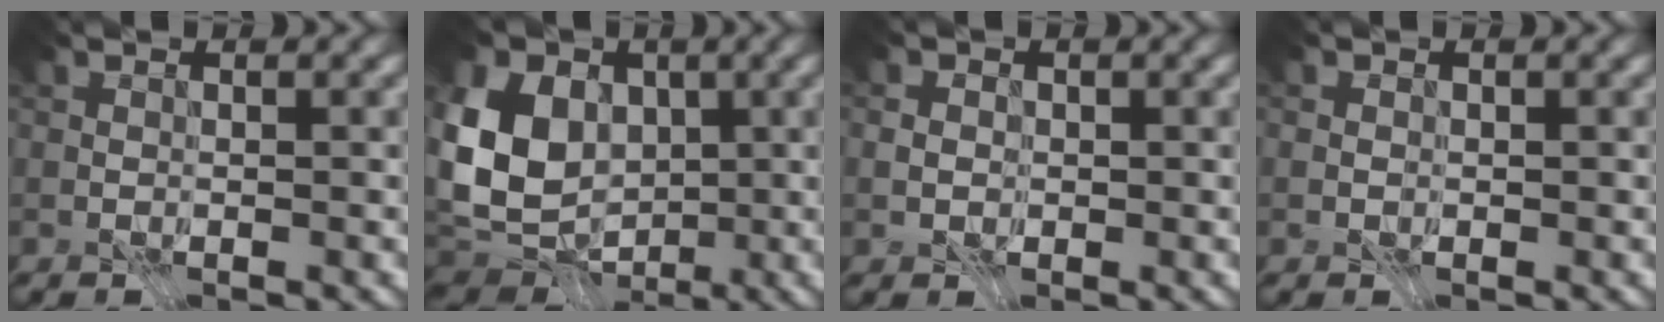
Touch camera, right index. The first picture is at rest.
{"total": 12.3, "force": [0.0, 9.7, 7.5], "torque": [-0.164, 0.010, -0.007]}
{"total": 1.3, "force": [-0.3, 1.2, 0.4], "torque": [-0.005, 0.000, -0.009]}
{"total": 0.6, "force": [-0.1, 0.6, 0.1], "torque": [0.000, -0.001, -0.003]}